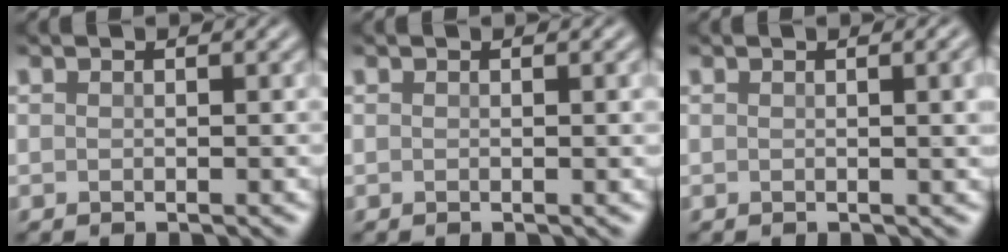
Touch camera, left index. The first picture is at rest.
{"total": 0.9, "force": [0.1, 0.2, 0.9], "torque": [-0.006, 0.003, -0.001]}
{"total": 3.2, "force": [0.4, 1.1, 2.9], "torque": [-0.024, 0.008, 0.002]}